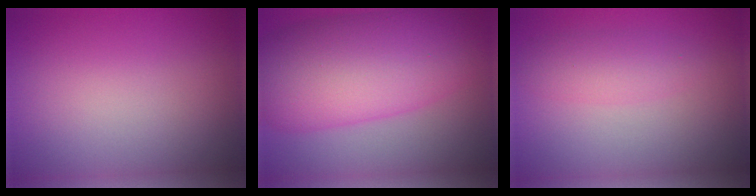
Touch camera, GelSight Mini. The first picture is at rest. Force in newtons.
{"total": 11.1, "press": 11.1, "slide": 0.2}
{"total": 2.3, "press": 2.3, "slide": 0.1}